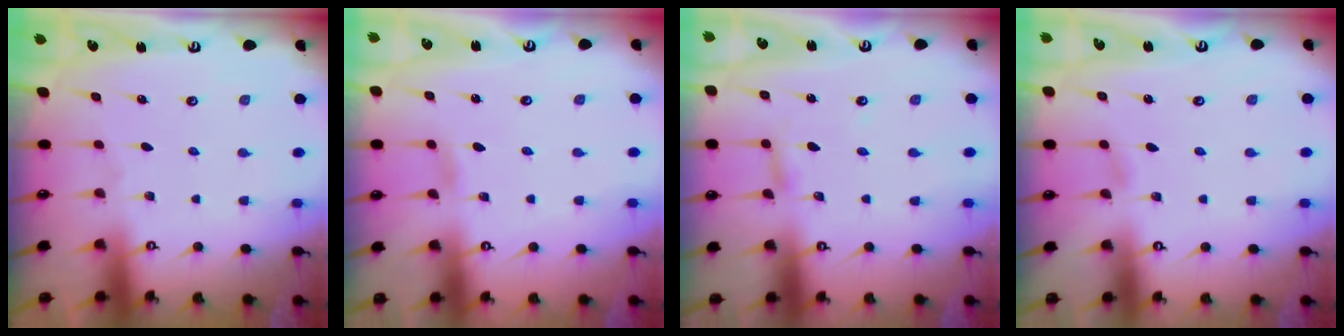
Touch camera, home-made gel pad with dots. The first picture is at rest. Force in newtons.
{"total": 2.5, "press": 2.4, "slide": 0.3}
{"total": 2.5, "press": 2.5, "slide": 0.1}
{"total": 3.6, "press": 3.5, "slide": 0.4}